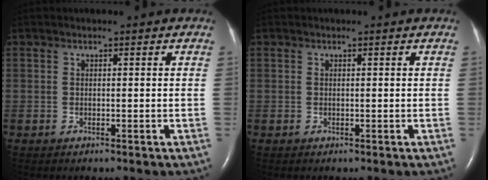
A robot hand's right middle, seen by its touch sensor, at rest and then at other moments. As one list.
[{"total": 0.0}]